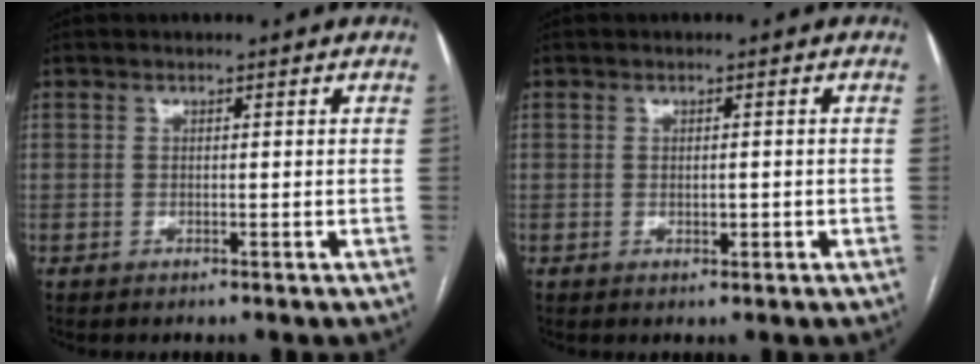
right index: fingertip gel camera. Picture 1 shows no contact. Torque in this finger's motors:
{"motor_torque": [-0.05, -0.05, -0.07, 0.00]}